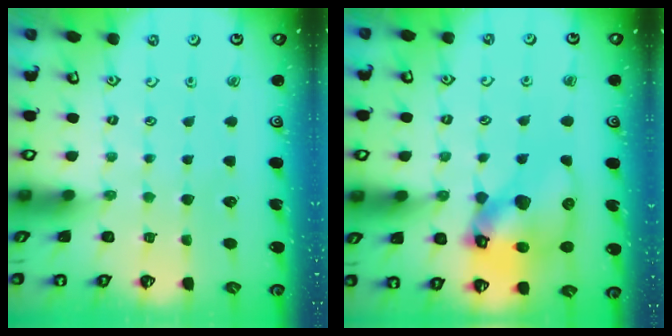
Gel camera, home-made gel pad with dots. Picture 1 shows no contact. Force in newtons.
{"total": 18.4, "press": 18.2, "slide": 2.5}